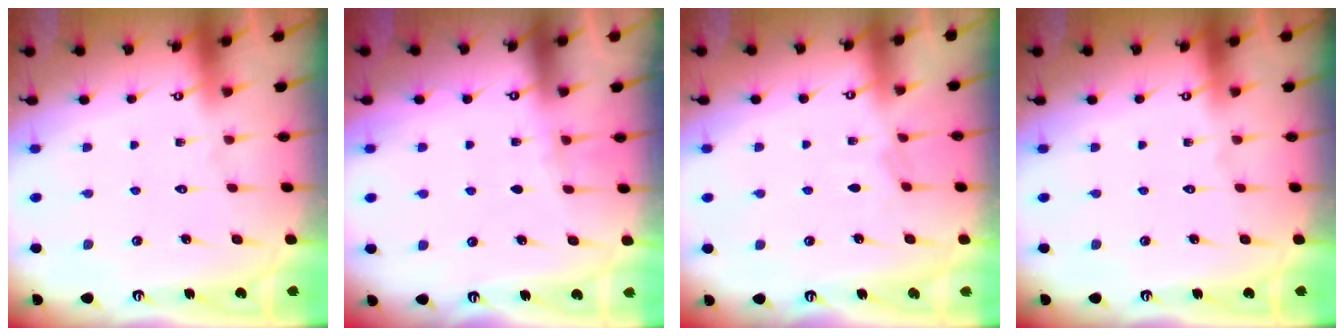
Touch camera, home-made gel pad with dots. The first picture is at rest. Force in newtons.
{"total": 3.7, "press": 3.6, "slide": 1.1}
{"total": 2.6, "press": 2.5, "slide": 0.5}
{"total": 0.0}